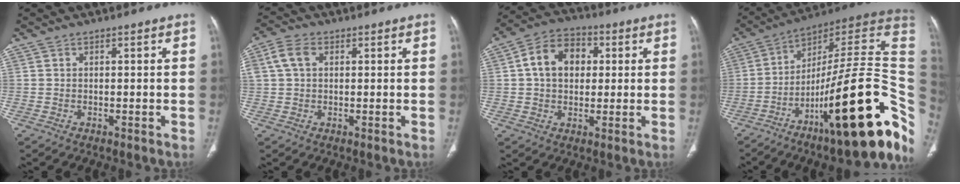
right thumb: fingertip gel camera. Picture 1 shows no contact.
{"total": 5.0, "force": [1.3, 3.4, 3.4], "torque": [-0.076, 0.014, 0.024]}
{"total": 10.9, "force": [1.9, 8.0, 7.2], "torque": [-0.095, 0.015, 0.025]}
{"total": 32.2, "force": [-10.6, 7.9, 29.3], "torque": [-0.354, 0.062, -0.157]}